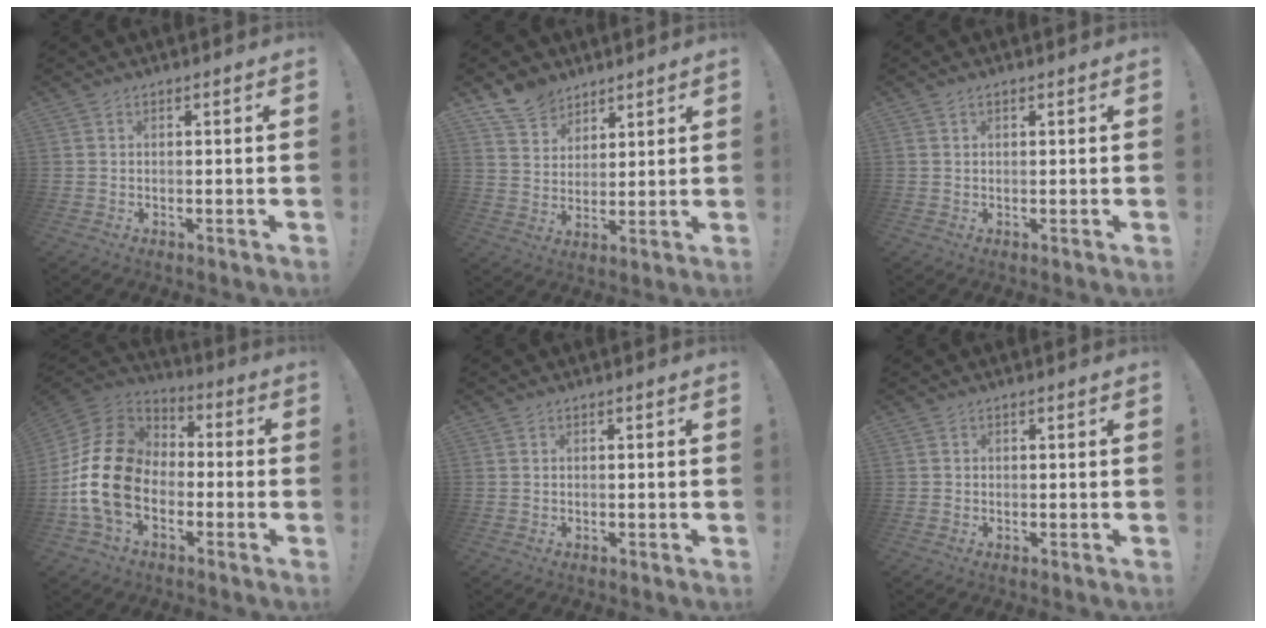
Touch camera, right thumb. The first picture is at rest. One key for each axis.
{"total": 9.5, "fx": 7.5, "fy": 5.6, "fz": 1.5, "tx": -0.030, "ty": -0.051, "tz": 0.147}
{"total": 0.8, "fx": 0.5, "fy": 0.4, "fz": 0.5, "tx": -0.016, "ty": 0.004, "tz": 0.010}
{"total": 18.5, "fx": -3.5, "fy": 13.5, "fz": 12.2, "tx": -0.235, "ty": 0.035, "tz": -0.051}
{"total": 2.5, "fx": 0.9, "fy": 2.3, "fz": 0.1, "tx": 0.012, "ty": -0.006, "tz": 0.014}
{"total": 0.9, "fx": -0.2, "fy": 0.9, "fz": 0.1, "tx": -0.004, "ty": 0.004, "tz": -0.002}